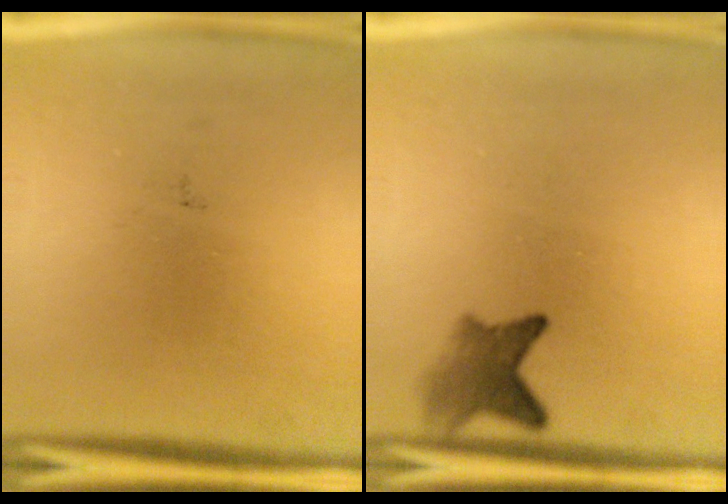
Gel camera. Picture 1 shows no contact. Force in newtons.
{"total": 4.1}